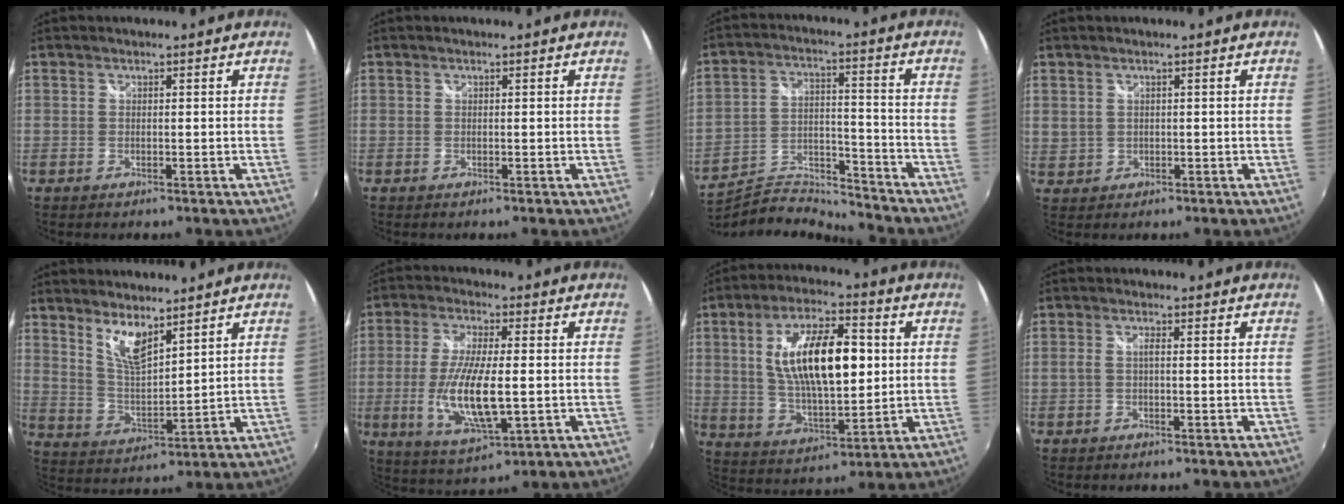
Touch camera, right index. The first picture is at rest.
{"total": 0.0}
{"total": 11.4, "force": [-11.2, 1.7, 1.4], "torque": [-0.038, 0.014, -0.202]}
{"total": 3.2, "force": [1.4, 2.5, 1.3], "torque": [-0.020, 0.003, 0.036]}
{"total": 7.1, "force": [5.3, 1.9, 4.4], "torque": [-0.084, -0.008, 0.104]}
{"total": 13.3, "force": [-2.0, 3.8, 12.6], "torque": [-0.250, -0.017, -0.032]}
{"total": 16.9, "force": [2.8, 6.7, 15.2], "torque": [-0.270, 0.010, 0.055]}
{"total": 1.3, "force": [-0.4, 0.0, 1.3], "torque": [-0.025, 0.002, -0.009]}